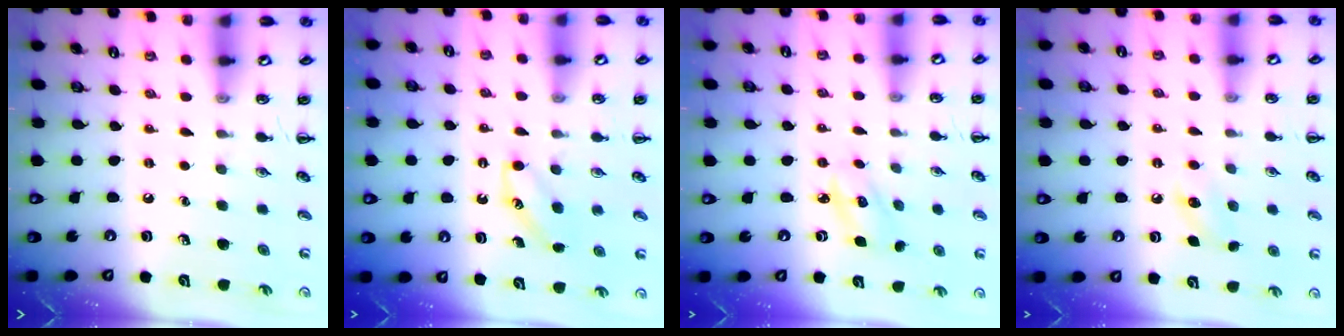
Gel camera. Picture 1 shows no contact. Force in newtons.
{"total": 4.5, "press": 4.3, "slide": 1.5}
{"total": 2.6, "press": 2.5, "slide": 0.5}
{"total": 7.4, "press": 7.1, "slide": 1.7}